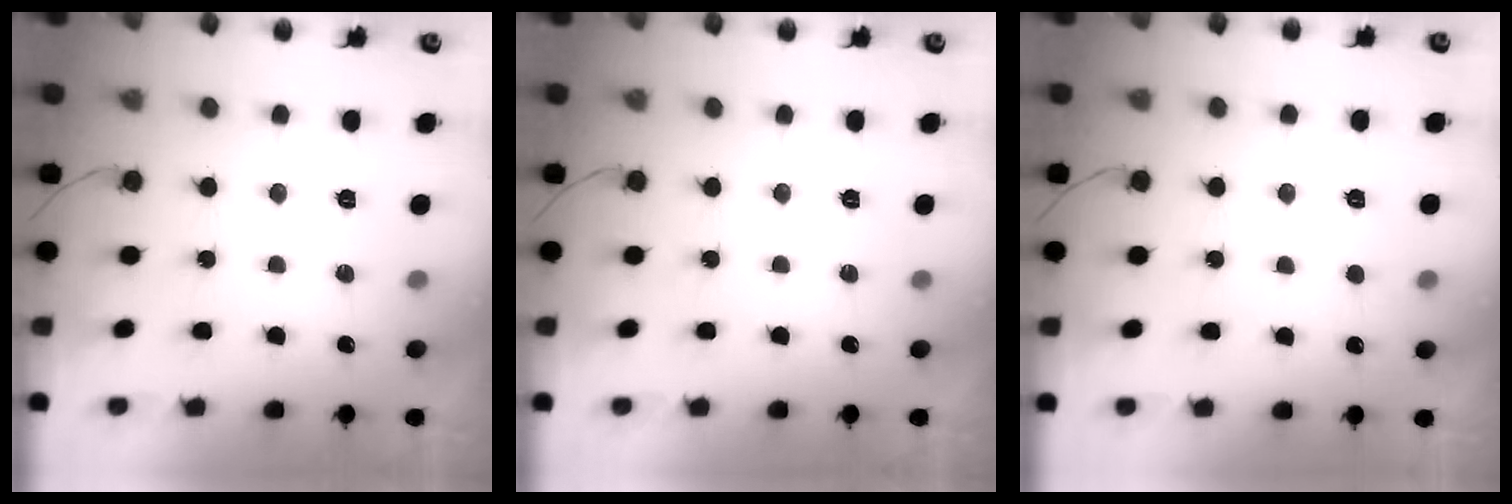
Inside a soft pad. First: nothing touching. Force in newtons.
{"total": 0.0}
{"total": 3.7, "press": 3.7, "slide": 0.4}